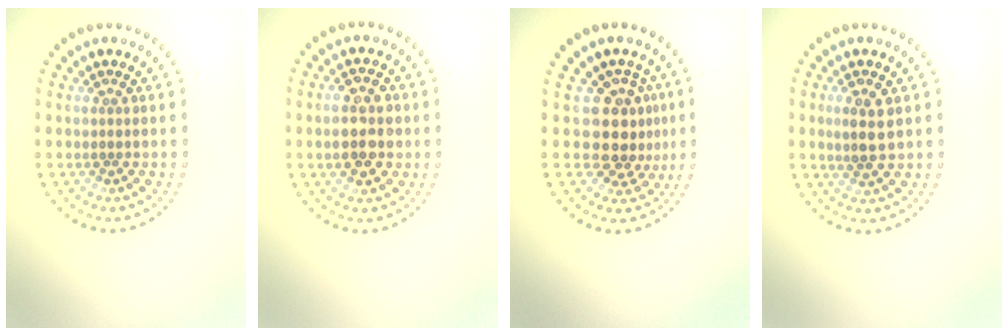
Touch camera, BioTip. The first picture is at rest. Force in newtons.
{"total": 4.4, "press": 4.3, "slide": 0.4}
{"total": 3.8, "press": 3.0, "slide": 2.4}
{"total": 2.7, "press": 2.7, "slide": 0.4}